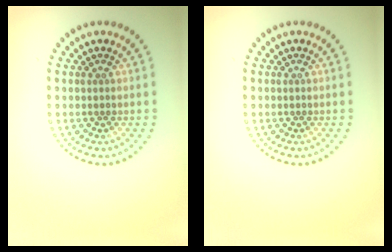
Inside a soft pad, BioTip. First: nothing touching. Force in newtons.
{"total": 0.0}